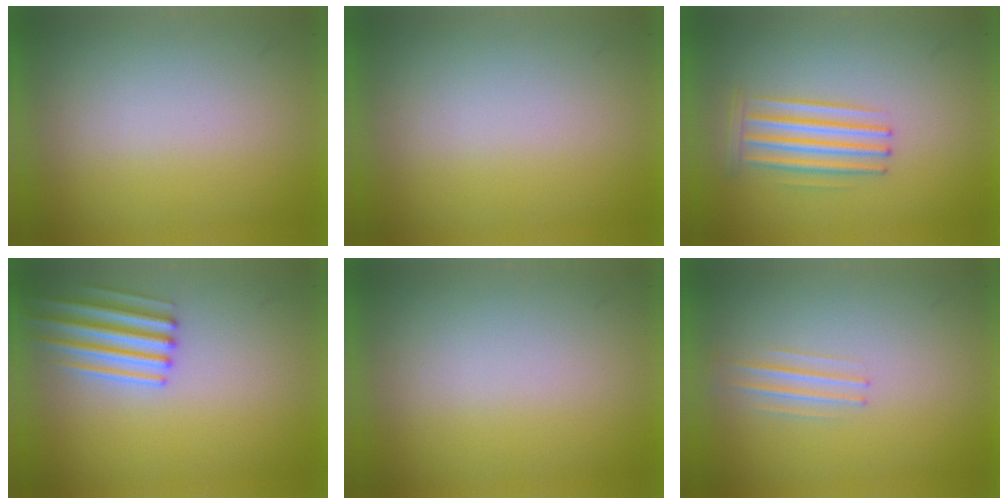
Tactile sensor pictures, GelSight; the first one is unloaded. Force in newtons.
{"total": 0.0}
{"total": 2.9}
{"total": 3.1}
{"total": 1.5}
{"total": 1.2}